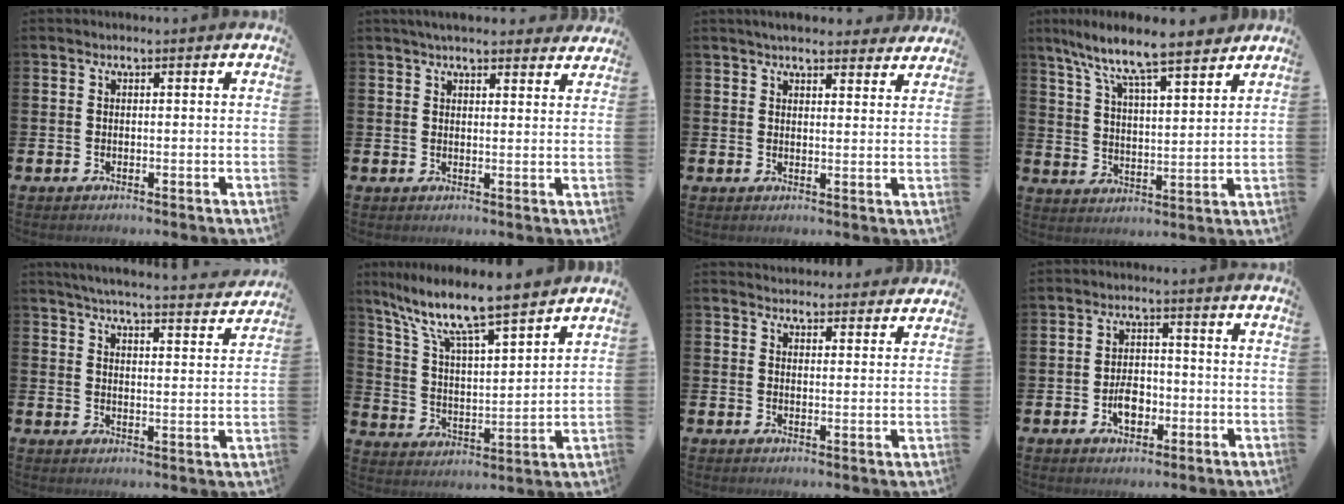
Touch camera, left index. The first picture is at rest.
{"total": 4.0, "force": [3.7, 0.7, 1.1], "torque": [-0.027, -0.010, 0.069]}
{"total": 4.5, "force": [4.2, 1.0, 1.1], "torque": [-0.022, -0.017, 0.076]}
{"total": 9.2, "force": [8.3, 1.0, 3.8], "torque": [-0.112, -0.046, 0.145]}
{"total": 5.3, "force": [5.2, 0.3, 1.3], "torque": [-0.029, -0.043, 0.086]}
{"total": 10.2, "force": [8.9, 1.2, 4.7], "torque": [-0.134, -0.053, 0.152]}
{"total": 3.7, "force": [3.6, 0.8, -0.1], "torque": [-0.006, -0.016, 0.066]}
{"total": 4.1, "force": [-1.3, 2.6, 2.9], "torque": [-0.040, 0.002, -0.028]}